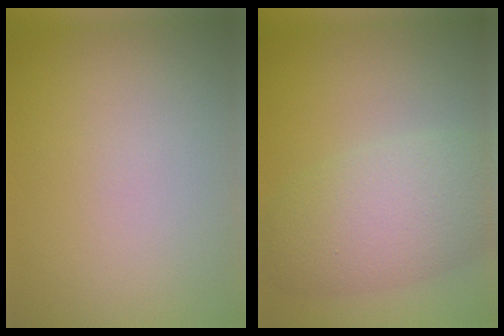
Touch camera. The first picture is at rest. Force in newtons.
{"total": 7.0, "press": 7.0, "slide": 0.2}